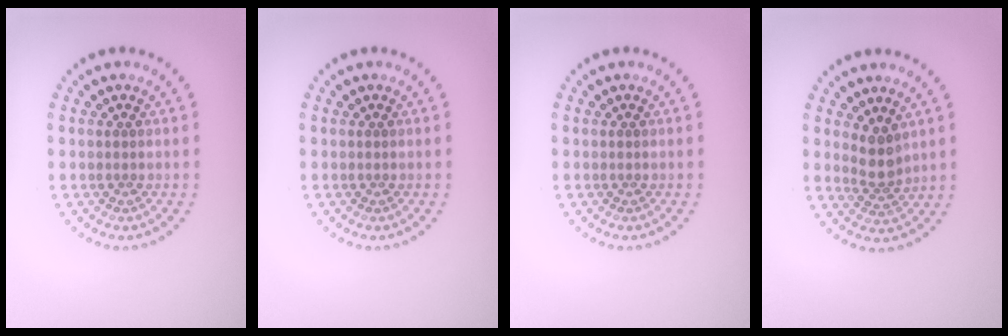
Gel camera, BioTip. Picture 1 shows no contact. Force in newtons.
{"total": 0.0}
{"total": 0.0}
{"total": 2.5, "press": 1.9, "slide": 1.6}